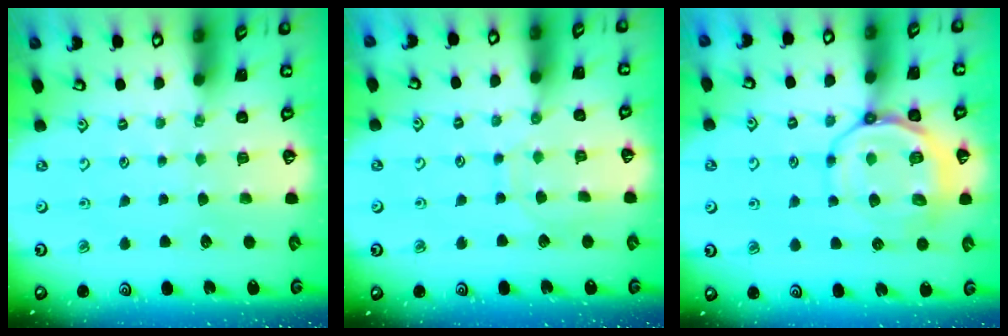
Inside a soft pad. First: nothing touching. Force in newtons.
{"total": 6.0, "press": 6.0, "slide": 0.5}
{"total": 13.0, "press": 12.8, "slide": 2.0}